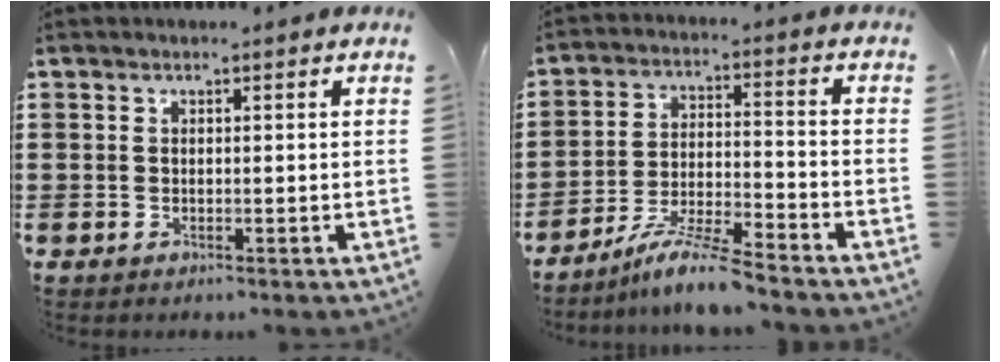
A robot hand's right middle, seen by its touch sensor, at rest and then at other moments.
{"total": 7.4, "force": [-6.6, -0.2, 3.4], "torque": [-0.070, -0.008, -0.129]}